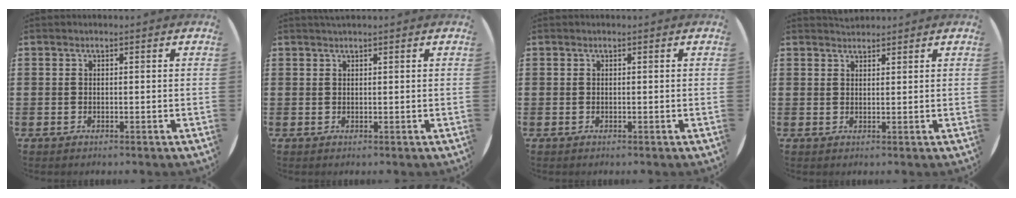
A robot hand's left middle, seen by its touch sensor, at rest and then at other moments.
{"total": 0.6, "force": [0.5, -0.1, 0.1], "torque": [-0.003, -0.001, 0.011]}
{"total": 0.0}
{"total": 1.5, "force": [1.4, 0.2, -0.1], "torque": [0.007, -0.002, 0.027]}